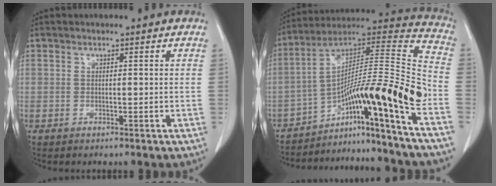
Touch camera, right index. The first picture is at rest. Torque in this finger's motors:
{"motor_torque": [1.52, -0.62, 0.46, 0.14]}